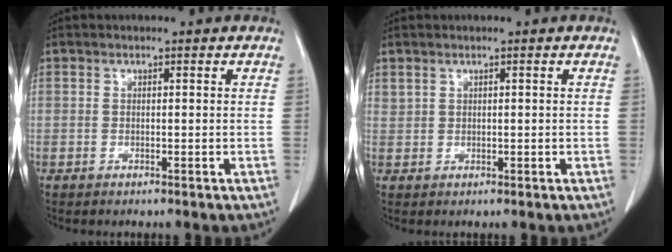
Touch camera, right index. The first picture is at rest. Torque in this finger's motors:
{"motor_torque": [-0.31, 0.17, -0.03, -0.01]}